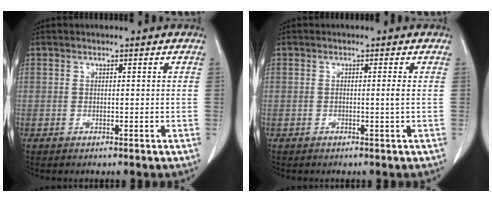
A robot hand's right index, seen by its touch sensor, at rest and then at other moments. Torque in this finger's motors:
{"motor_torque": [-0.05, 0.07, 0.07, 0.00]}